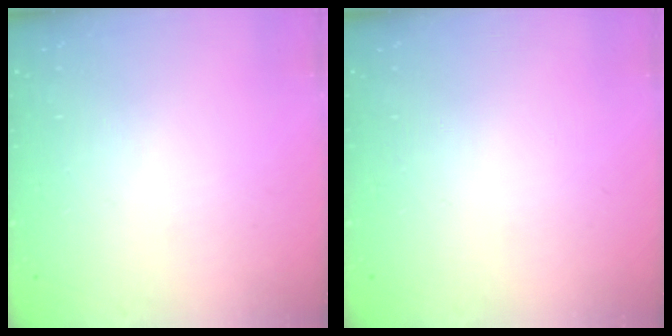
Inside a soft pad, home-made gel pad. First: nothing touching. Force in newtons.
{"total": 0.0}